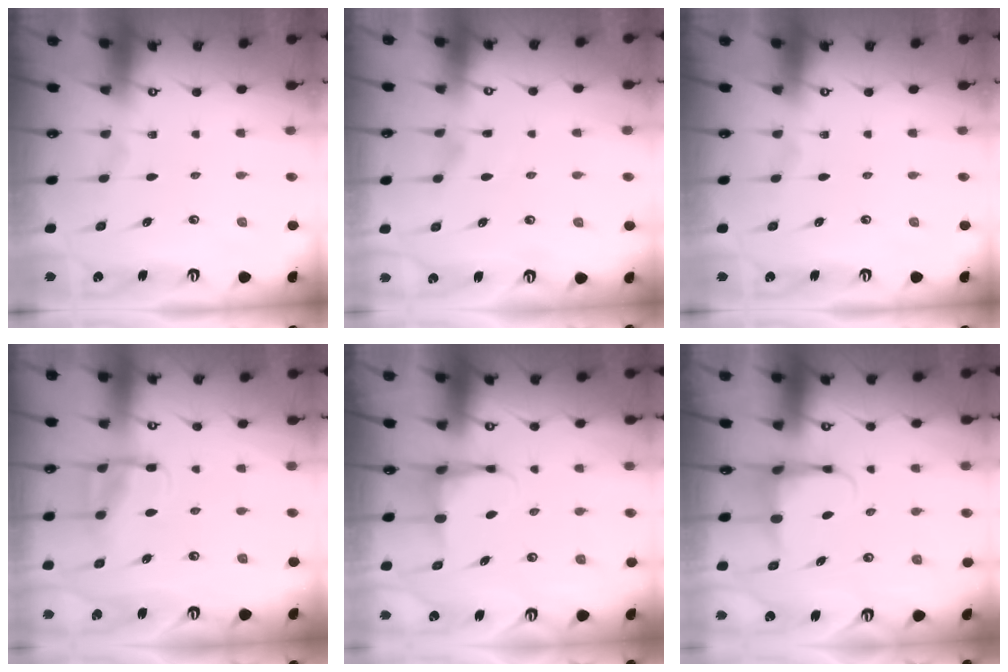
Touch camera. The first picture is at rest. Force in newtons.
{"total": 2.2, "press": 2.2, "slide": 0.5}
{"total": 0.0}
{"total": 11.4, "press": 11.3, "slide": 1.2}
{"total": 4.8, "press": 4.7, "slide": 0.4}
{"total": 5.3, "press": 5.3, "slide": 0.4}